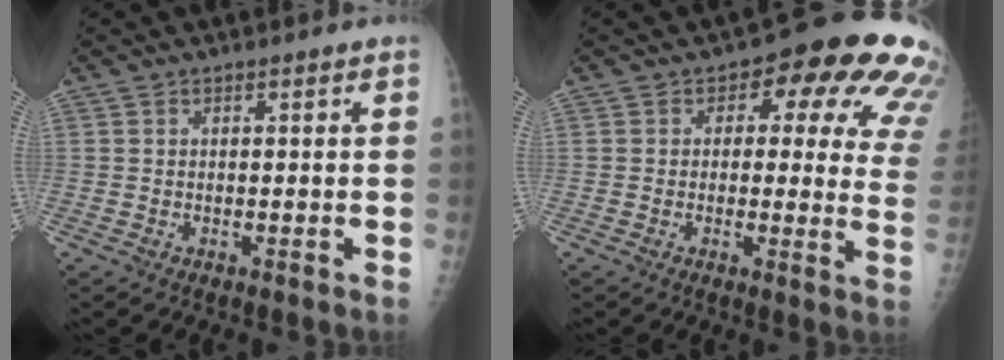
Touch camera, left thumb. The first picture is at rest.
{"total": 17.7, "force": [7.4, 9.1, 13.2], "torque": [-0.098, -0.013, 0.067]}